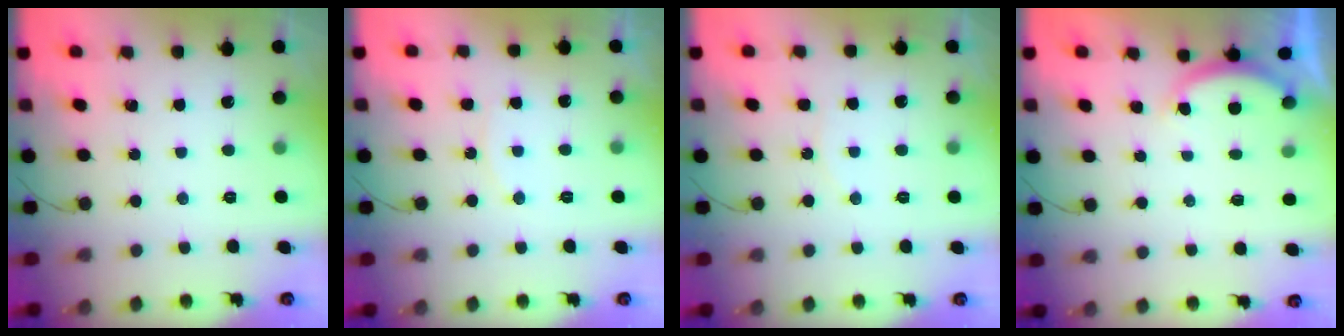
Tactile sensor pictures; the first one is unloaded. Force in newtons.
{"total": 6.7, "press": 6.6, "slide": 0.6}
{"total": 4.2, "press": 4.0, "slide": 1.4}
{"total": 2.5, "press": 2.4, "slide": 0.6}